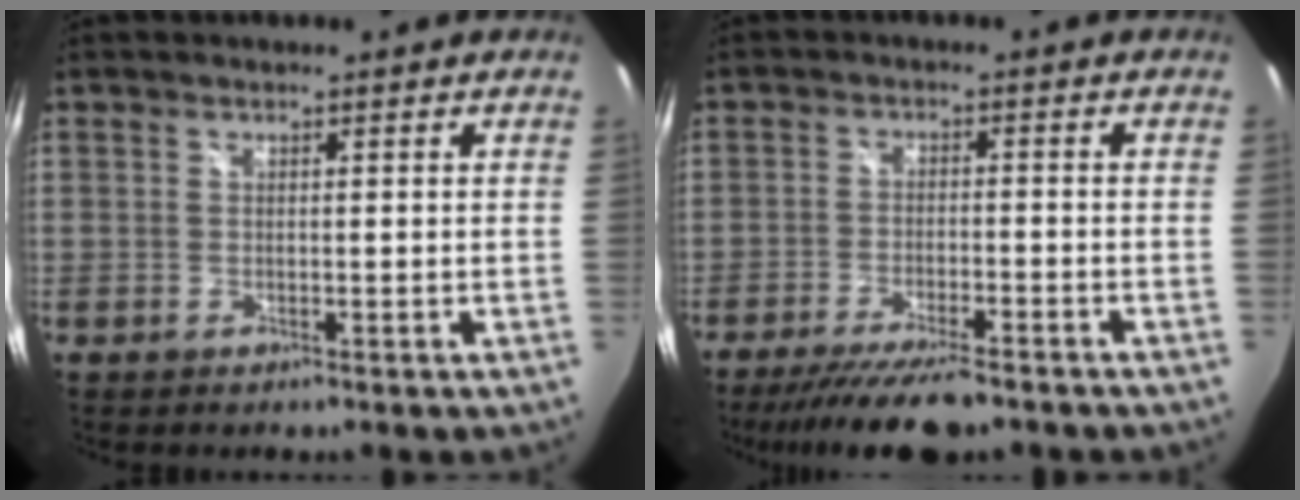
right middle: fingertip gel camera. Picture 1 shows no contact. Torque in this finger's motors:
{"motor_torque": [0.41, -0.40, 0.16, 0.08]}